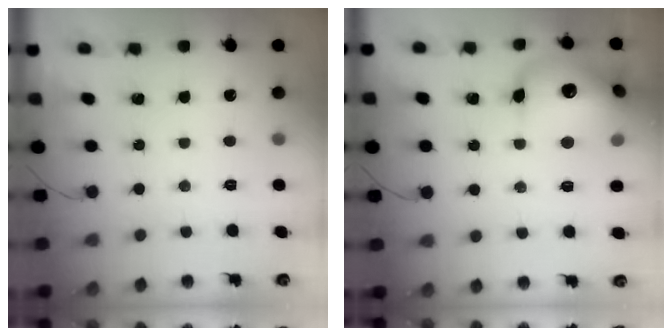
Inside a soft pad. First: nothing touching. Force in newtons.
{"total": 20.3, "press": 20.2, "slide": 2.0}